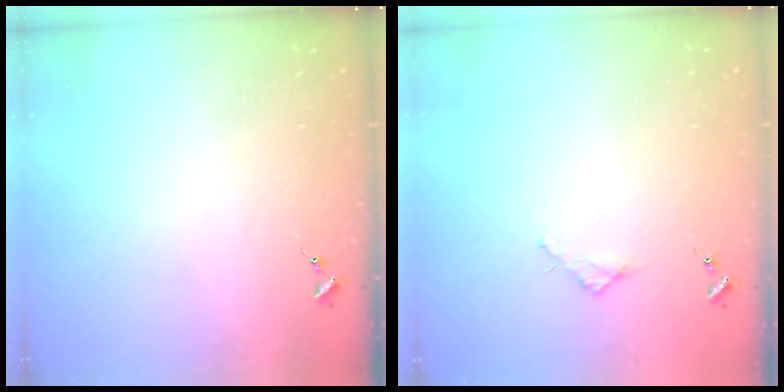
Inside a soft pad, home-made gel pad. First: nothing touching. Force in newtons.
{"total": 2.4, "press": 2.3, "slide": 0.3}